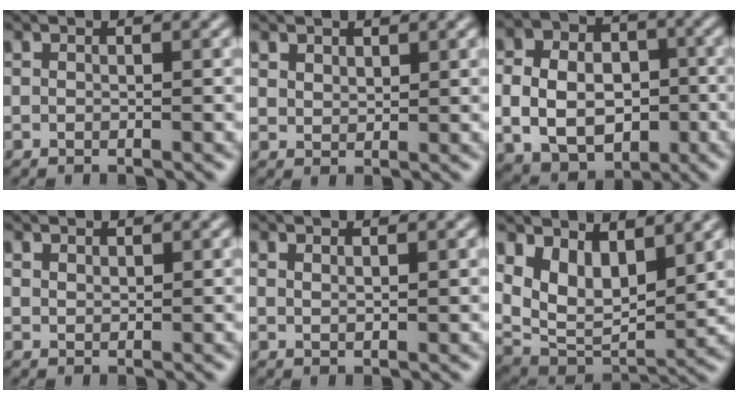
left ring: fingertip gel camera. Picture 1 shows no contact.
{"total": 1.7, "force": [1.4, 0.9, 0.4], "torque": [-0.013, -0.004, 0.028]}
{"total": 10.1, "force": [-0.9, 8.2, 5.9], "torque": [-0.092, 0.005, -0.027]}
{"total": 1.2, "force": [1.1, 0.5, 0.2], "torque": [-0.007, -0.001, 0.023]}
{"total": 1.1, "force": [0.9, 0.2, 0.5], "torque": [-0.010, 0.000, 0.016]}
{"total": 7.9, "force": [3.5, 4.5, 5.6], "torque": [-0.100, -0.022, 0.067]}